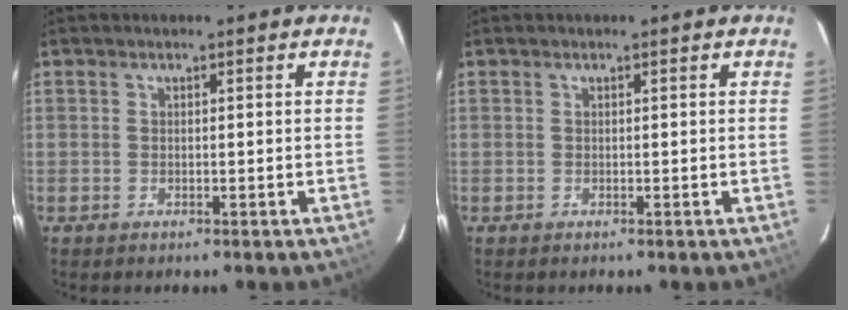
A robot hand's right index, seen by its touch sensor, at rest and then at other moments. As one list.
[{"total": 0.0}]